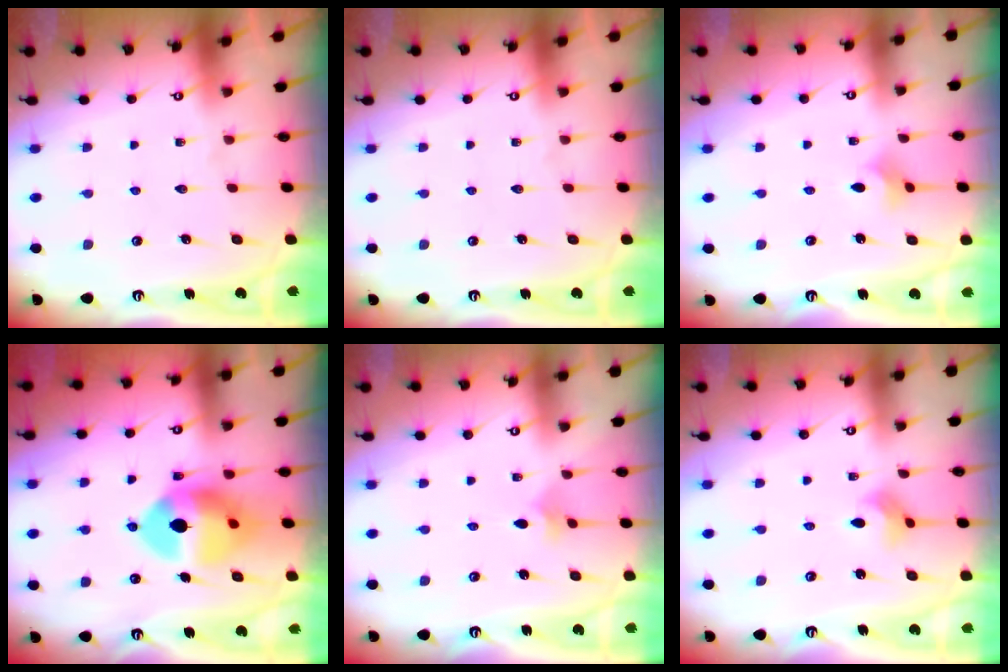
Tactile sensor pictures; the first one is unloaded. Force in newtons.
{"total": 0.0}
{"total": 3.1, "press": 3.1, "slide": 0.7}
{"total": 13.2, "press": 13.1, "slide": 1.8}
{"total": 2.5, "press": 2.4, "slide": 0.6}
{"total": 3.9, "press": 3.9, "slide": 0.6}